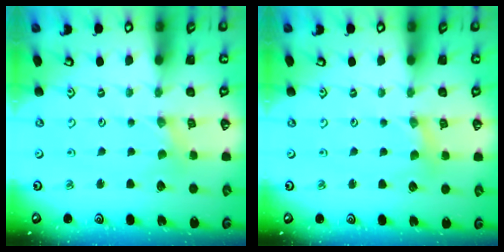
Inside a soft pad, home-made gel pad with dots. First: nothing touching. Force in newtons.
{"total": 1.6, "press": 1.6, "slide": 0.3}